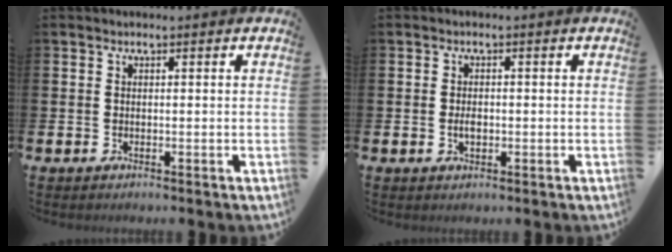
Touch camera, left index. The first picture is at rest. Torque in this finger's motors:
{"motor_torque": [0.09, -0.05, 0.04, 0.05]}